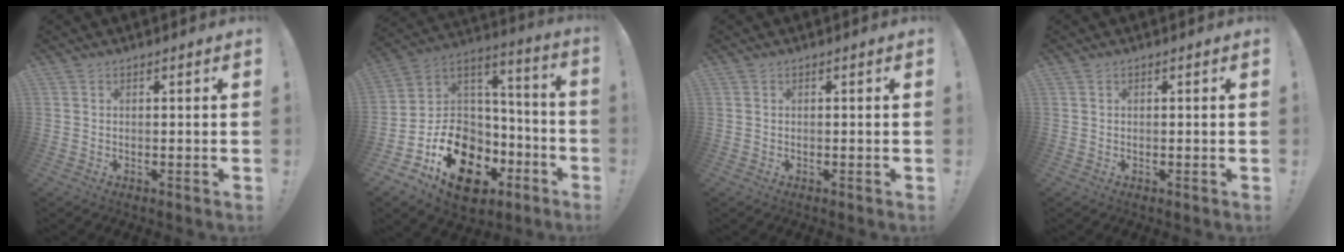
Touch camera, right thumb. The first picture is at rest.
{"total": 18.8, "force": [-9.4, 13.6, 9.1], "torque": [-0.131, 0.054, -0.138]}
{"total": 0.0}
{"total": 0.0}